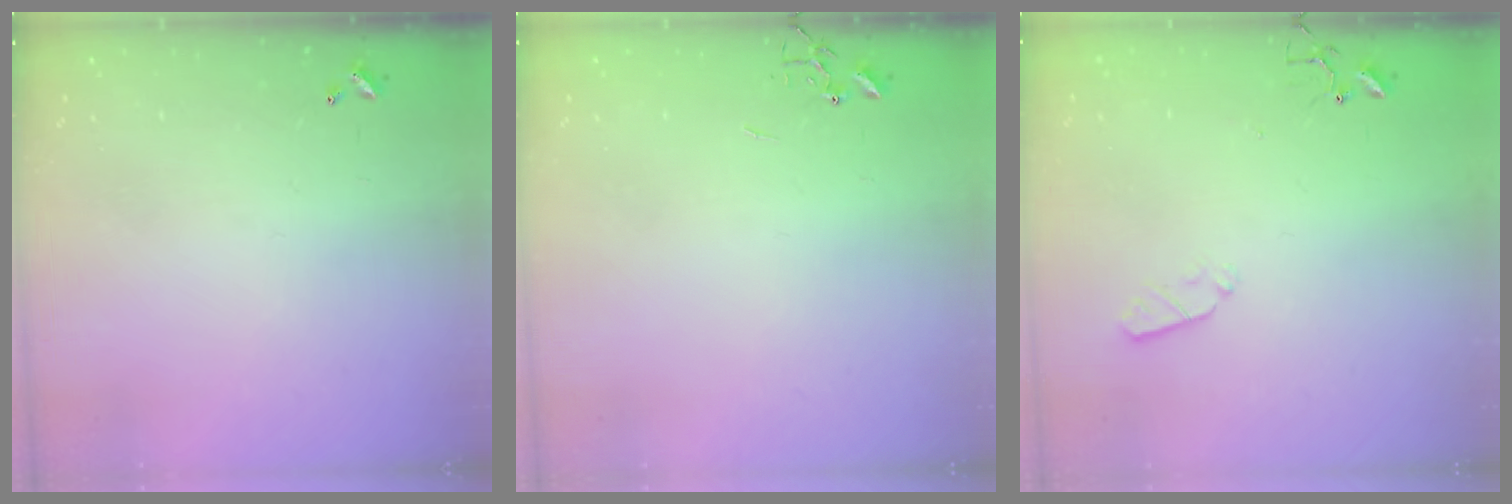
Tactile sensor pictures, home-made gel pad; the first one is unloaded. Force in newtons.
{"total": 0.0}
{"total": 3.6, "press": 3.5, "slide": 0.6}